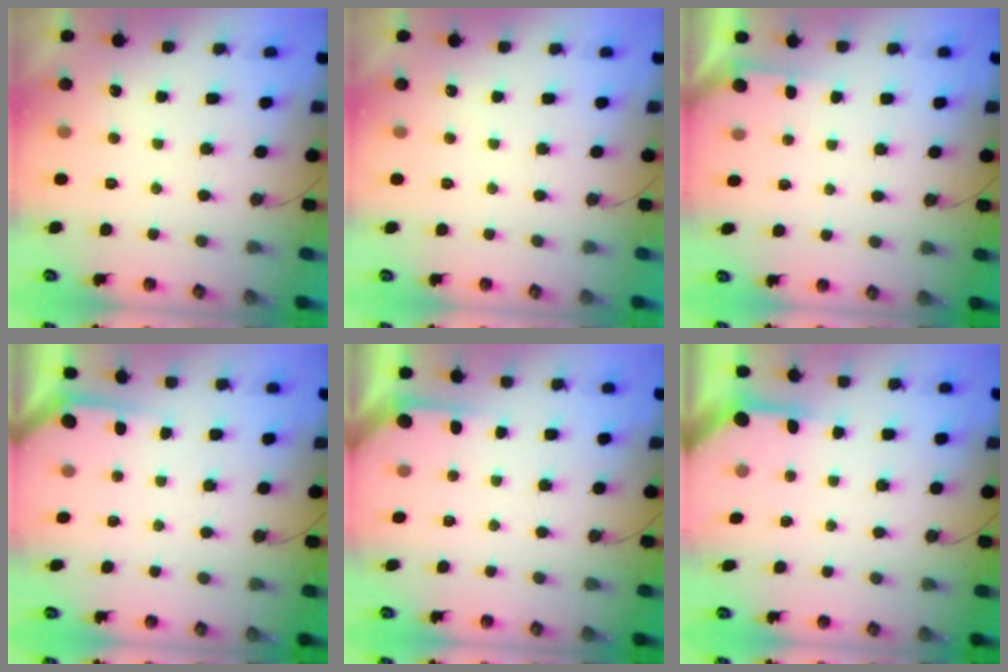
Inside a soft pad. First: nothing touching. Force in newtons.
{"total": 0.0}
{"total": 1.7, "press": 1.6, "slide": 0.2}
{"total": 1.8, "press": 1.8, "slide": 0.3}
{"total": 1.9, "press": 1.9, "slide": 0.2}
{"total": 3.9, "press": 3.8, "slide": 0.5}